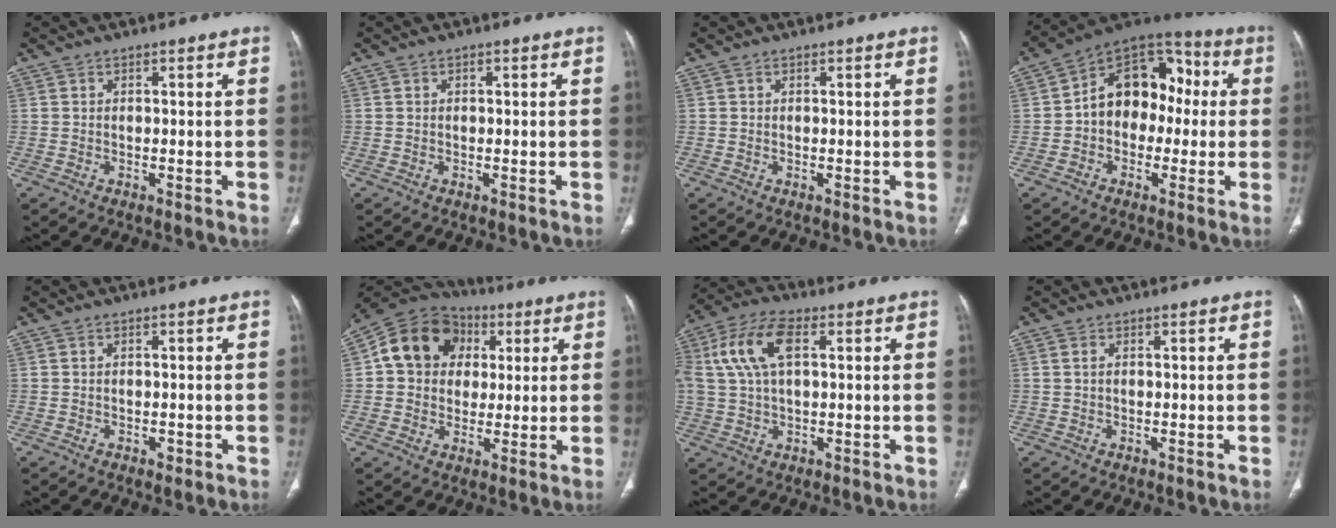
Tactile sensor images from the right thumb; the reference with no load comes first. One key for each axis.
{"total": 0.6, "fx": 0.3, "fy": 0.4, "fz": 0.4, "tx": -0.005, "ty": 0.002, "tz": 0.005}
{"total": 0.0}
{"total": 15.3, "fx": 0.2, "fy": 11.2, "fz": 10.4, "tx": -0.109, "ty": 0.048, "tz": -0.012}
{"total": 1.1, "fx": -0.4, "fy": 0.8, "fz": 0.6, "tx": -0.008, "ty": 0.000, "tz": -0.004}
{"total": 13.9, "fx": 3.0, "fy": 11.7, "fz": 6.8, "tx": -0.098, "ty": 0.013, "tz": 0.042}
{"total": 12.3, "fx": 3.3, "fy": 6.4, "fz": 9.9, "tx": -0.218, "ty": 0.025, "tz": 0.062}
{"total": 1.0, "fx": 0.3, "fy": 0.6, "fz": 0.7, "tx": -0.020, "ty": 0.006, "tz": 0.010}